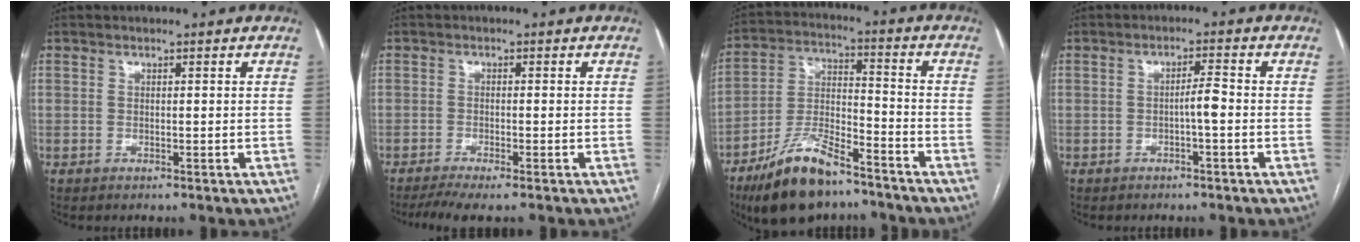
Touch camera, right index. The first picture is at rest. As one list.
[{"total": 4.7, "force": [-3.6, 0.2, 3.0], "torque": [-0.051, -0.009, -0.060]}, {"total": 11.8, "force": [-8.6, 3.6, 7.4], "torque": [-0.145, -0.010, -0.154]}, {"total": 2.7, "force": [-0.9, 0.1, 2.5], "torque": [-0.038, 0.003, -0.016]}]